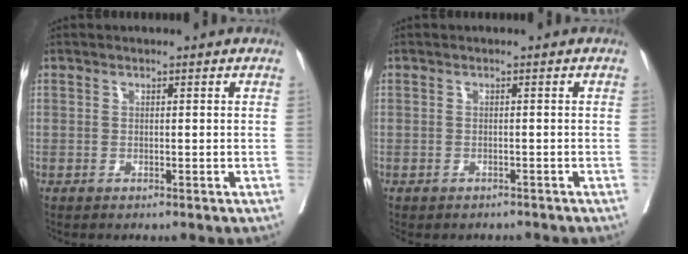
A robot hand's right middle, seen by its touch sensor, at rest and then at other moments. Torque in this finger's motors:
{"motor_torque": [1.11, -1.03, 0.20, 0.05]}